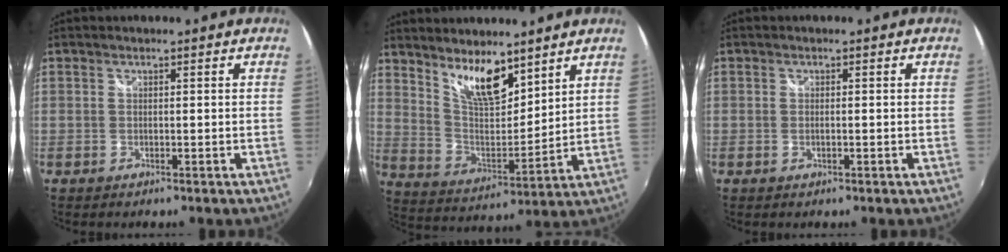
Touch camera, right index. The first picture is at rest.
{"total": 11.2, "force": [8.0, 3.8, 6.8], "torque": [-0.119, -0.004, 0.155]}
{"total": 0.9, "force": [-0.2, 0.3, 0.9], "torque": [-0.019, -0.001, -0.005]}